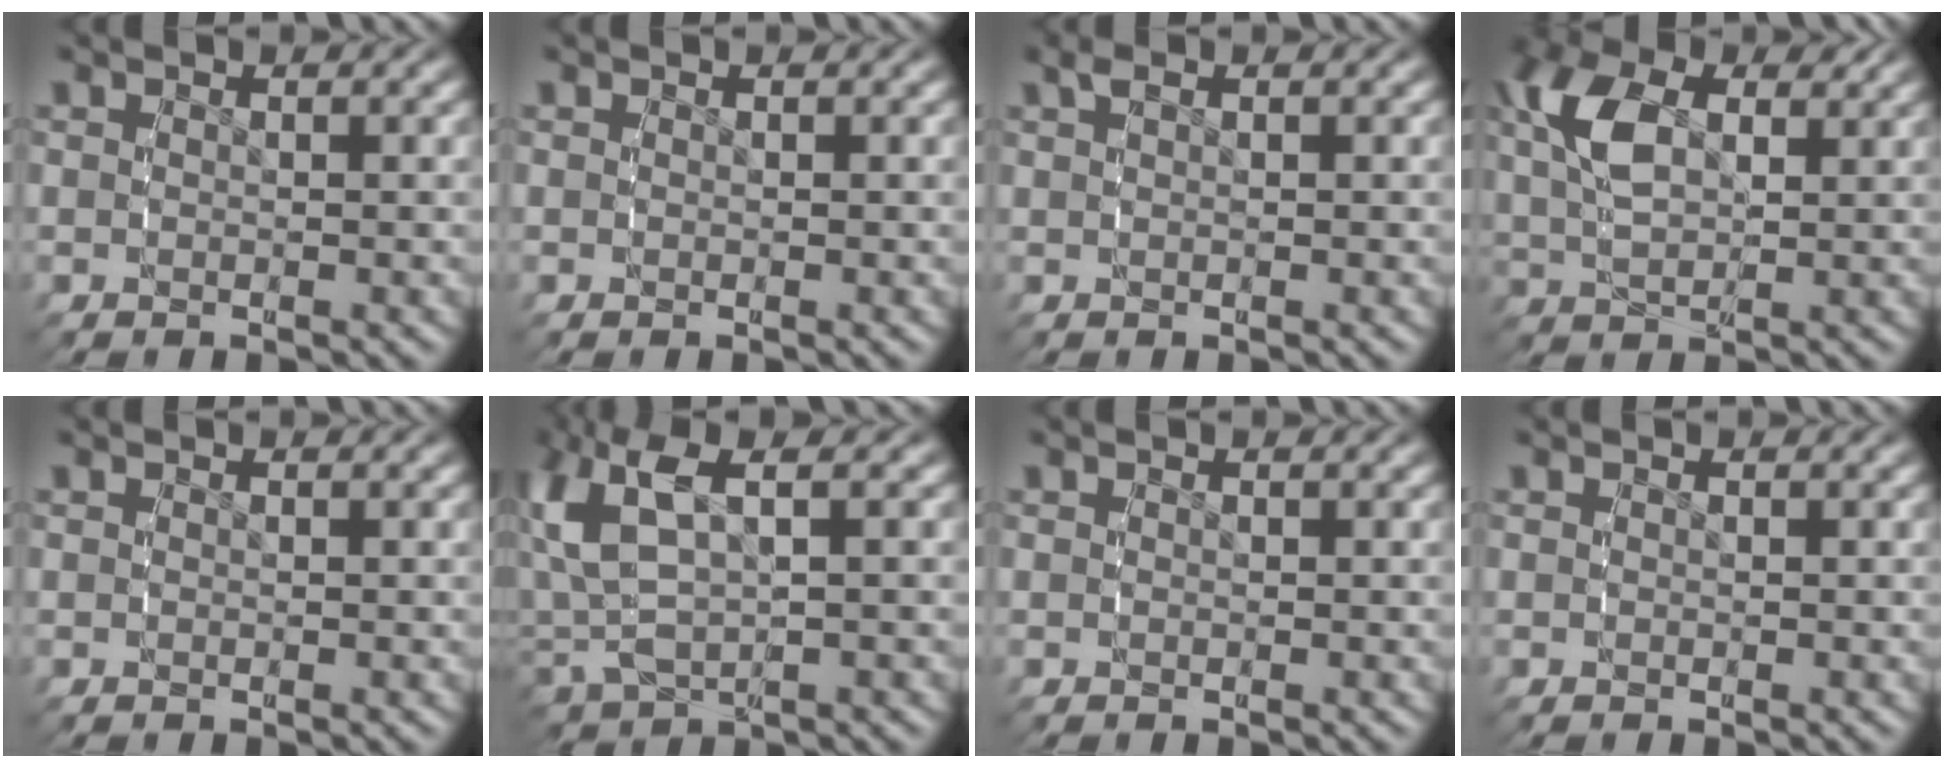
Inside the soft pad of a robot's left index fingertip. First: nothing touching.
{"total": 0.0}
{"total": 1.0, "force": [0.7, -0.1, 0.7], "torque": [-0.015, 0.004, 0.017]}
{"total": 5.5, "force": [1.9, 3.0, 4.2], "torque": [-0.093, -0.001, 0.038]}
{"total": 0.0}
{"total": 8.5, "force": [1.9, 5.4, 6.3], "torque": [-0.156, -0.001, 0.039]}
{"total": 0.0}
{"total": 0.0}